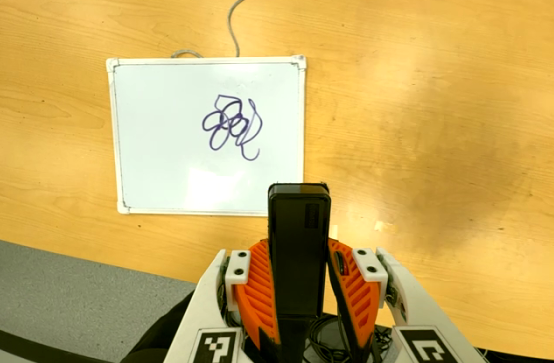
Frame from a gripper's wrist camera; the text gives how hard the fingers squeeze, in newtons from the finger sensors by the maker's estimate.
{"total": 4.1, "left": 2.7, "right": 5.4}